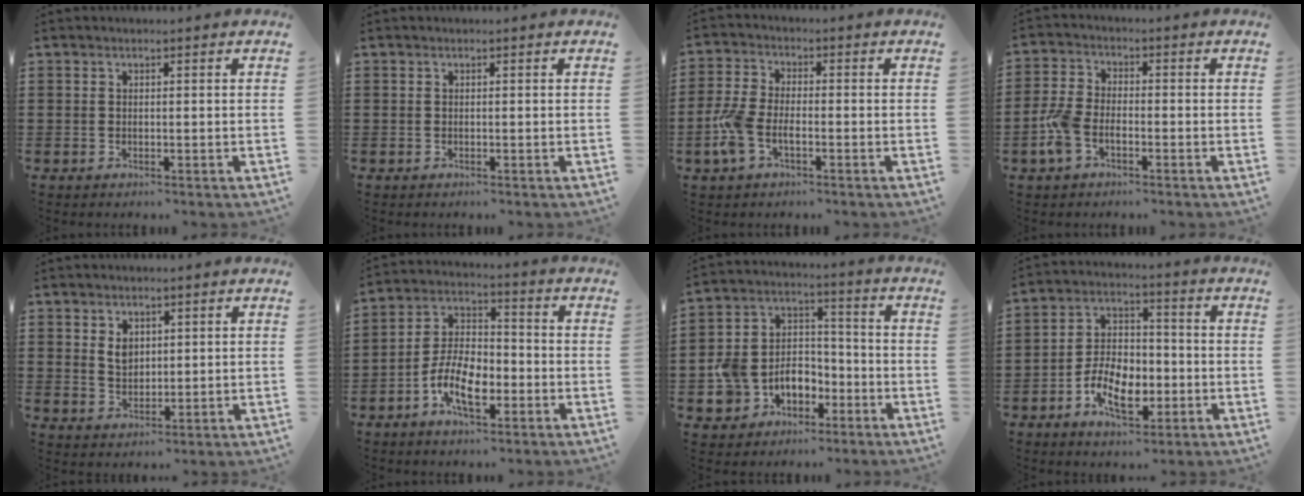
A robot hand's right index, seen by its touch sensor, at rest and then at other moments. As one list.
[{"total": 0.0}, {"total": 5.3, "force": [-2.1, 2.6, 4.1], "torque": [-0.113, -0.006, -0.047]}, {"total": 5.0, "force": [-2.2, 2.8, 3.5], "torque": [-0.096, 0.000, -0.048]}, {"total": 3.0, "force": [1.2, 2.1, 1.7], "torque": [-0.040, 0.008, 0.021]}, {"total": 8.8, "force": [-3.9, 4.5, 6.5], "torque": [-0.135, 0.000, -0.077]}, {"total": 7.0, "force": [-2.7, 6.2, 1.9], "torque": [-0.066, 0.011, -0.049]}, {"total": 8.6, "force": [-3.4, 5.1, 6.0], "torque": [-0.121, 0.005, -0.066]}]